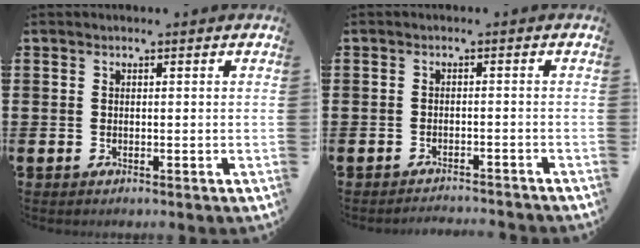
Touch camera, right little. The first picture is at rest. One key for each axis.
{"total": 1.5, "fx": -1.5, "fy": -0.2, "fz": -0.1, "tx": -0.001, "ty": 0.004, "tz": -0.031}